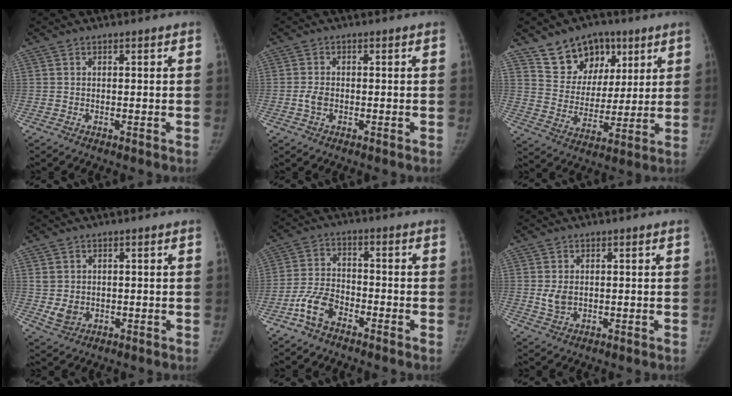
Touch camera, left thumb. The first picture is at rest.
{"total": 2.4, "force": [-0.7, 1.6, 1.6], "torque": [-0.032, 0.005, -0.015]}
{"total": 13.7, "force": [8.2, 9.8, 4.9], "torque": [-0.034, -0.037, 0.145]}
{"total": 3.8, "force": [-0.2, 3.4, 1.8], "torque": [-0.023, -0.001, 0.009]}
{"total": 7.3, "force": [-4.7, 3.9, 4.0], "torque": [-0.082, 0.027, -0.095]}
{"total": 3.2, "force": [0.0, 2.3, 2.2], "torque": [-0.038, -0.004, 0.006]}